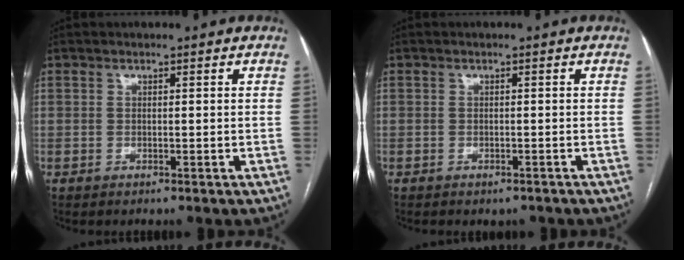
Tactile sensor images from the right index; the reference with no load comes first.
{"total": 2.0, "force": [-1.7, 1.0, 0.6], "torque": [-0.006, 0.000, -0.018]}